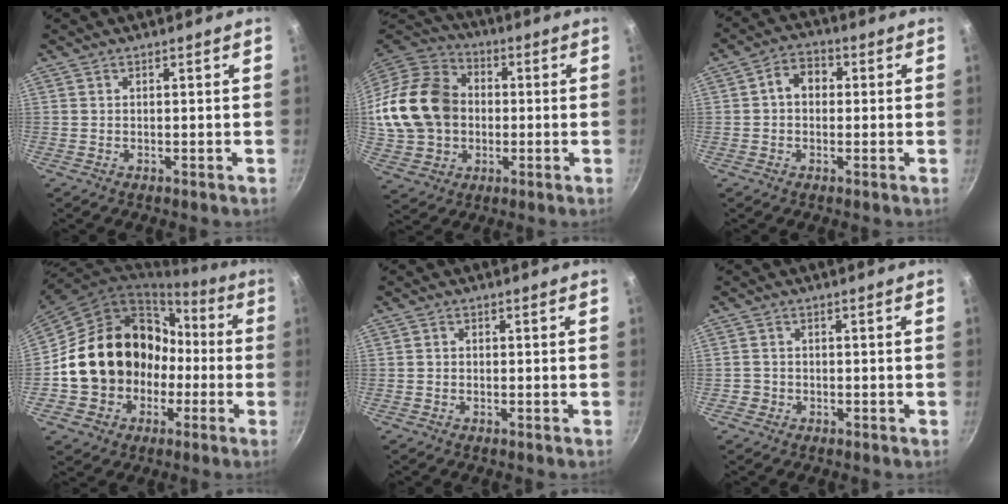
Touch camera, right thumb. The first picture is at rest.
{"total": 20.1, "force": [0.5, 16.0, 12.1], "torque": [-0.221, 0.031, 0.014]}
{"total": 5.5, "force": [0.4, 4.3, 3.5], "torque": [-0.033, 0.014, -0.004]}
{"total": 19.5, "force": [-1.7, 16.8, 9.9], "torque": [-0.138, 0.061, -0.006]}
{"total": 0.8, "force": [-0.2, 0.7, 0.3], "torque": [-0.006, 0.003, -0.005]}
{"total": 2.0, "force": [-0.8, 1.7, 0.4], "torque": [0.000, 0.010, -0.012]}